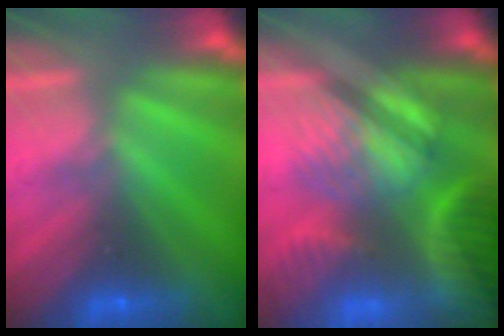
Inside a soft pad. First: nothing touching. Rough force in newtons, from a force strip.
{"total": 8.3}